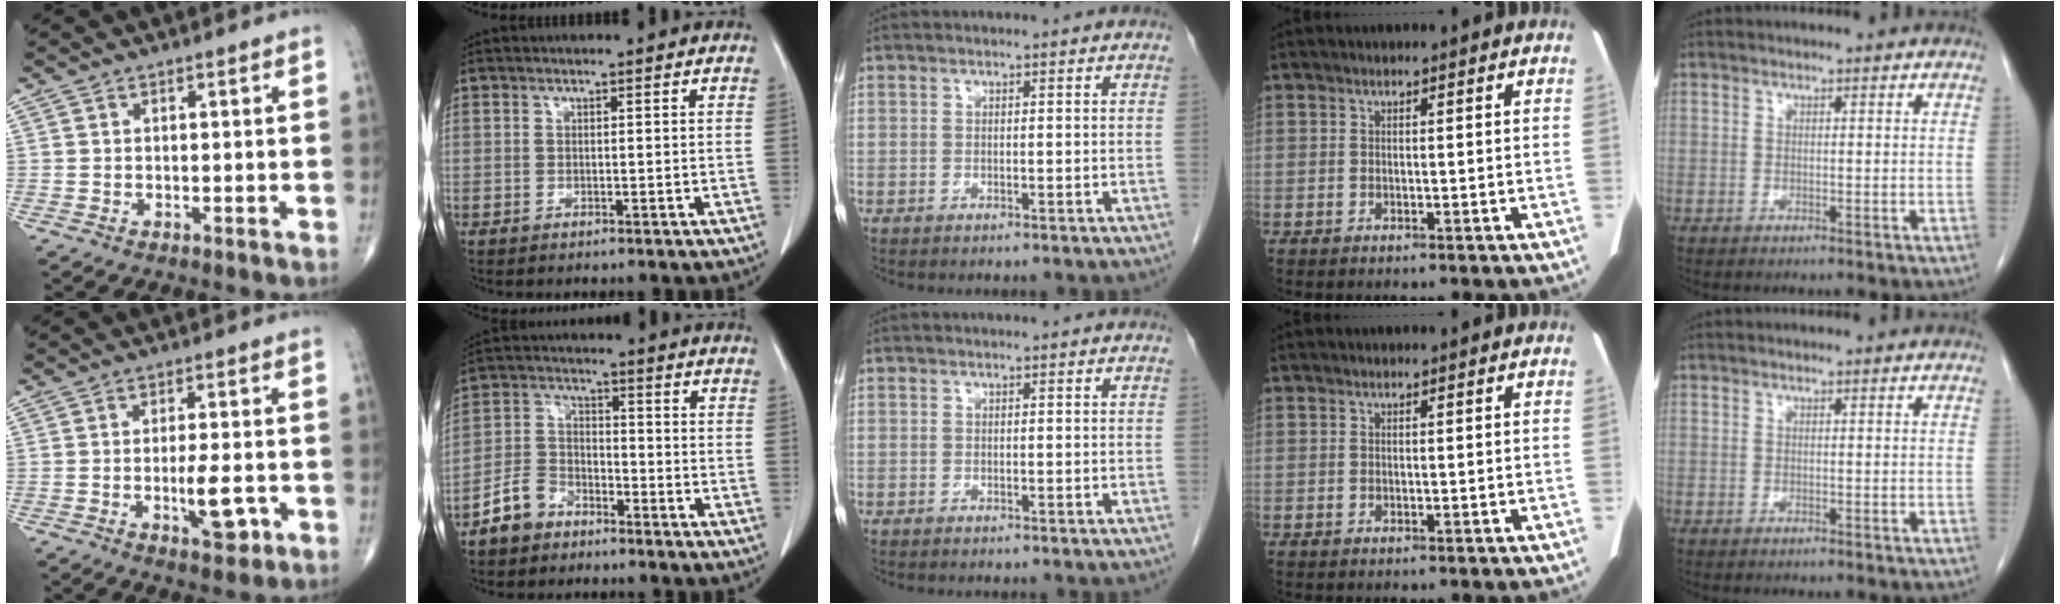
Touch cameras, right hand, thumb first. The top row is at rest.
{"thumb": {"total": 6.7, "force": [-2.0, 2.3, 6.0], "torque": [-0.088, 0.003, -0.025]}, "index": {"total": 6.3, "force": [-4.6, 3.9, 1.7], "torque": [-0.045, 0.009, -0.092]}}